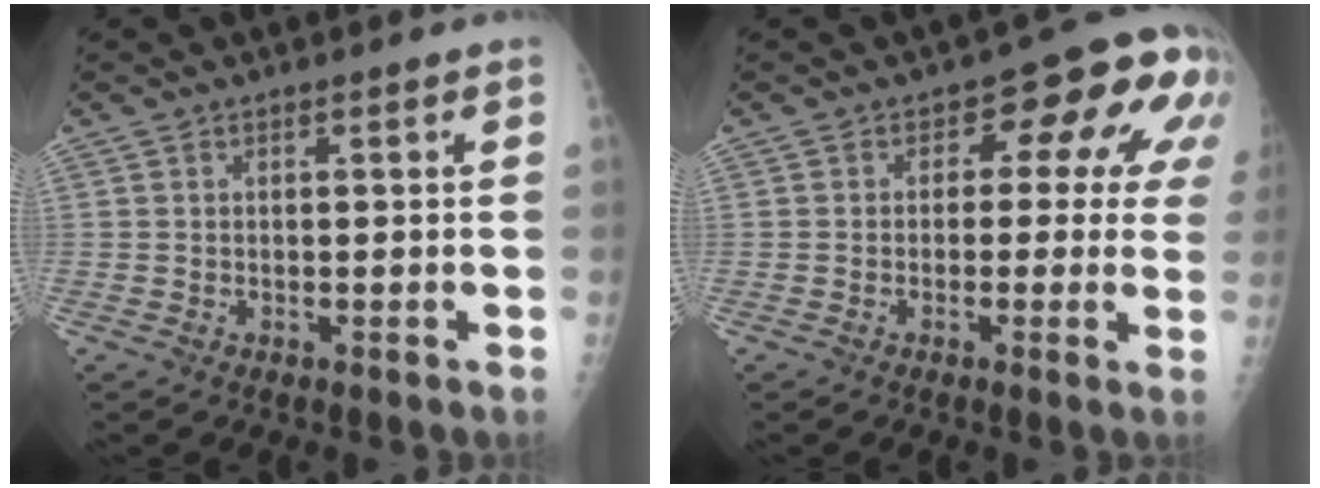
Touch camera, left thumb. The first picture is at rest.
{"total": 11.8, "force": [2.2, 6.7, 9.5], "torque": [-0.058, 0.020, 0.012]}